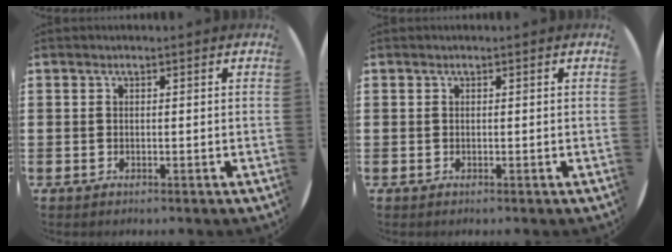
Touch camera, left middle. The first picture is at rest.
{"total": 0.0}